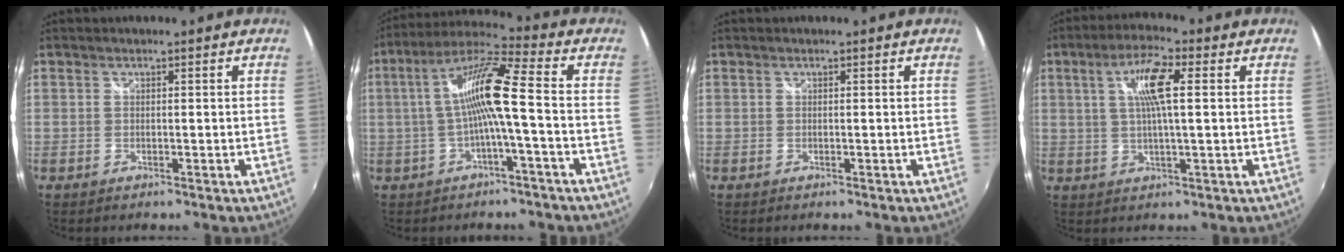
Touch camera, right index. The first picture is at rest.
{"total": 10.5, "force": [-1.6, 0.1, 10.4], "torque": [-0.205, 0.017, -0.024]}
{"total": 0.0}
{"total": 8.0, "force": [1.8, 1.5, 7.7], "torque": [-0.144, 0.008, 0.034]}